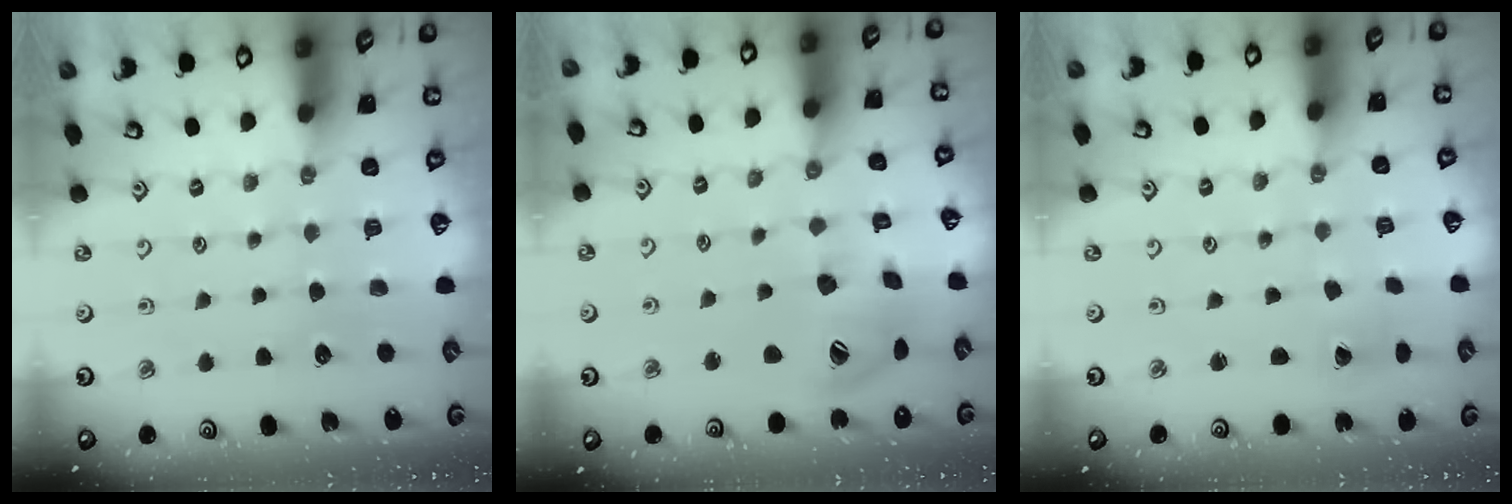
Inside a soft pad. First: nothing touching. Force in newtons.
{"total": 16.3, "press": 16.1, "slide": 2.1}
{"total": 0.0}